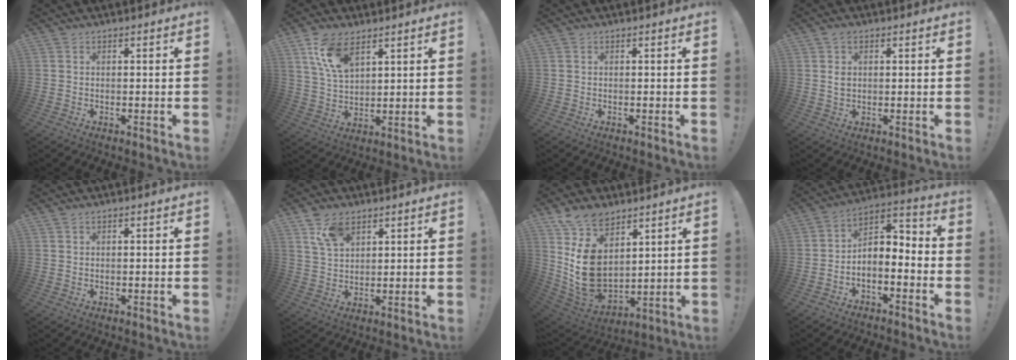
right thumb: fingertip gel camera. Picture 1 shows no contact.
{"total": 10.8, "force": [6.4, 5.6, 6.6], "torque": [-0.124, -0.017, 0.123]}
{"total": 0.0}
{"total": 2.6, "force": [1.0, 1.9, 1.6], "torque": [-0.019, 0.000, 0.015]}
{"total": 0.7, "force": [0.7, 0.2, 0.0], "torque": [-0.003, 0.002, 0.013]}
{"total": 8.5, "force": [5.3, 5.1, 4.3], "torque": [-0.079, -0.015, 0.104]}
{"total": 15.8, "force": [5.4, 10.8, 10.2], "torque": [-0.213, -0.040, 0.108]}
{"total": 4.1, "force": [-2.7, 2.9, 1.2], "torque": [-0.011, 0.003, -0.046]}